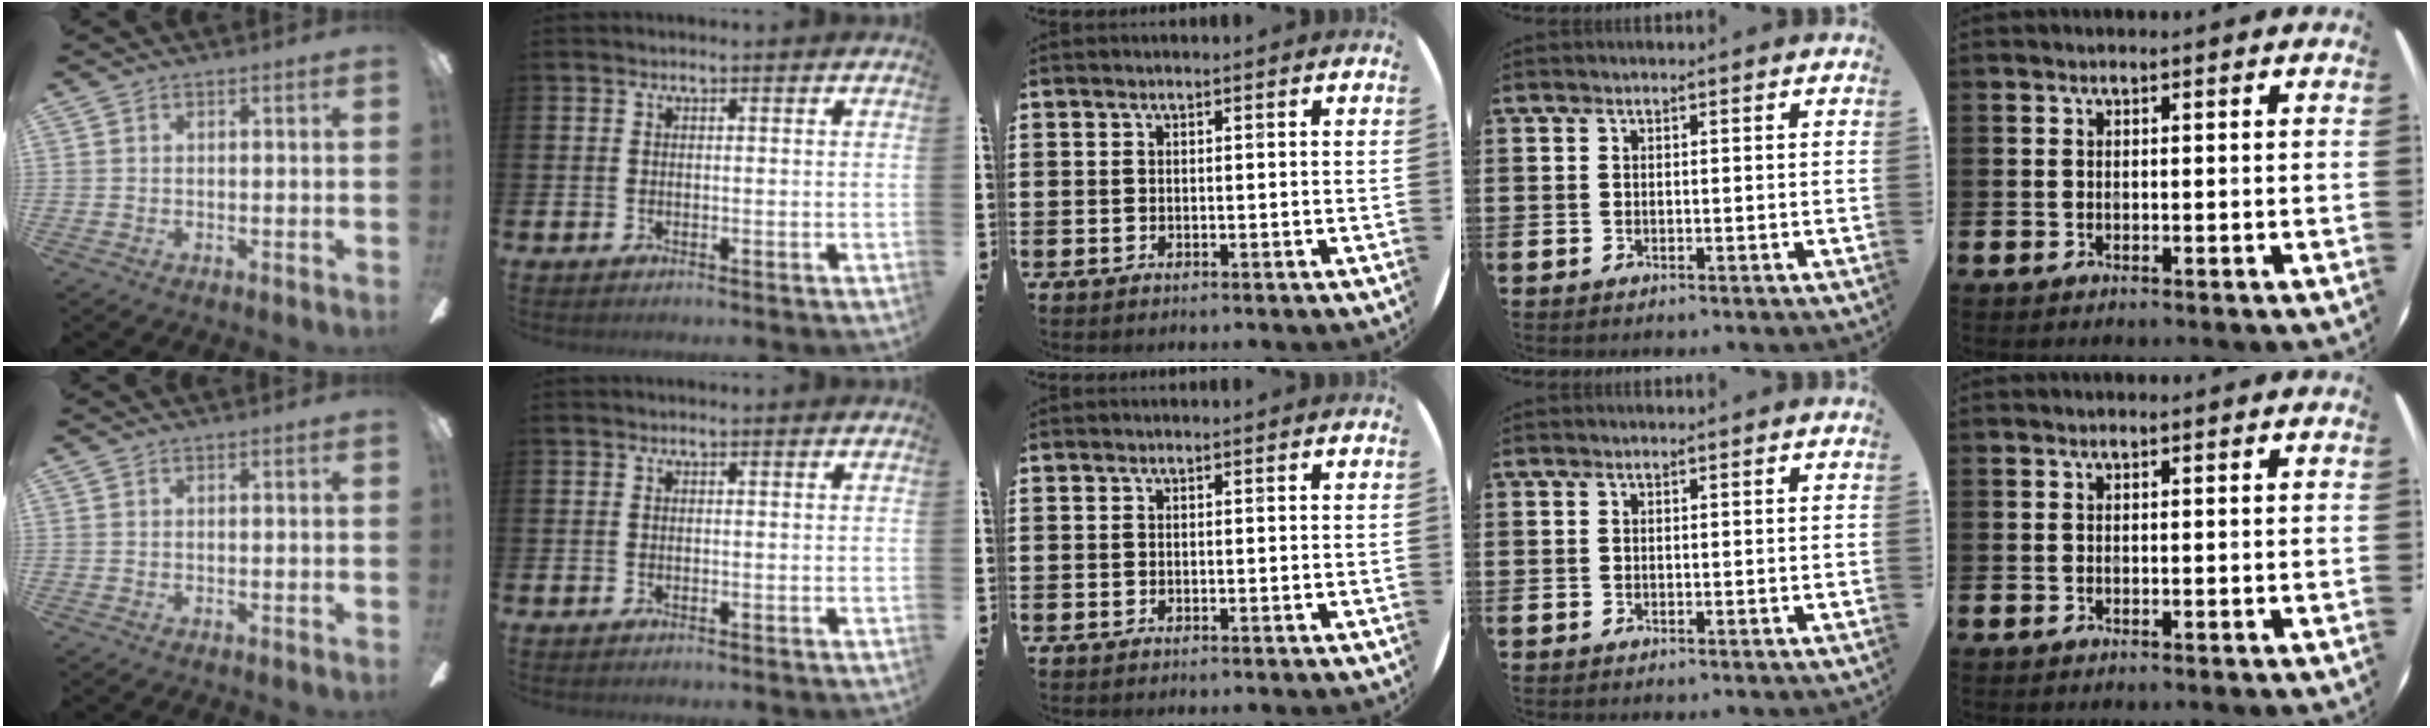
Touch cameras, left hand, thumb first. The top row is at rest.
{}